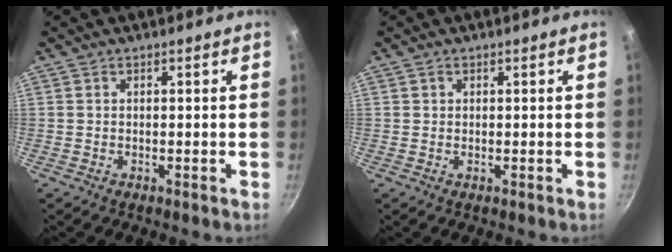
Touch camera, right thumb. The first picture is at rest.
{"total": 0.7, "force": [0.3, 0.7, 0.2], "torque": [0.000, 0.001, 0.003]}